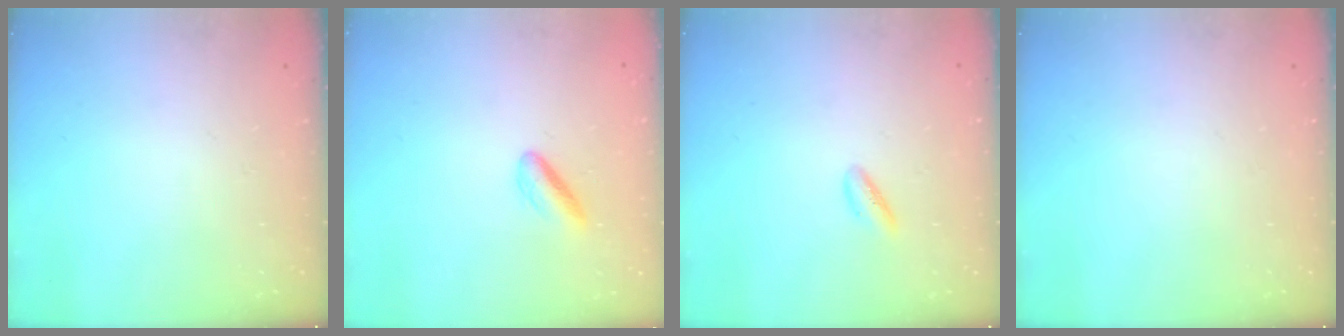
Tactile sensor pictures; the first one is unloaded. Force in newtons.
{"total": 2.7, "press": 2.6, "slide": 0.8}
{"total": 3.0, "press": 2.8, "slide": 0.9}
{"total": 0.0}